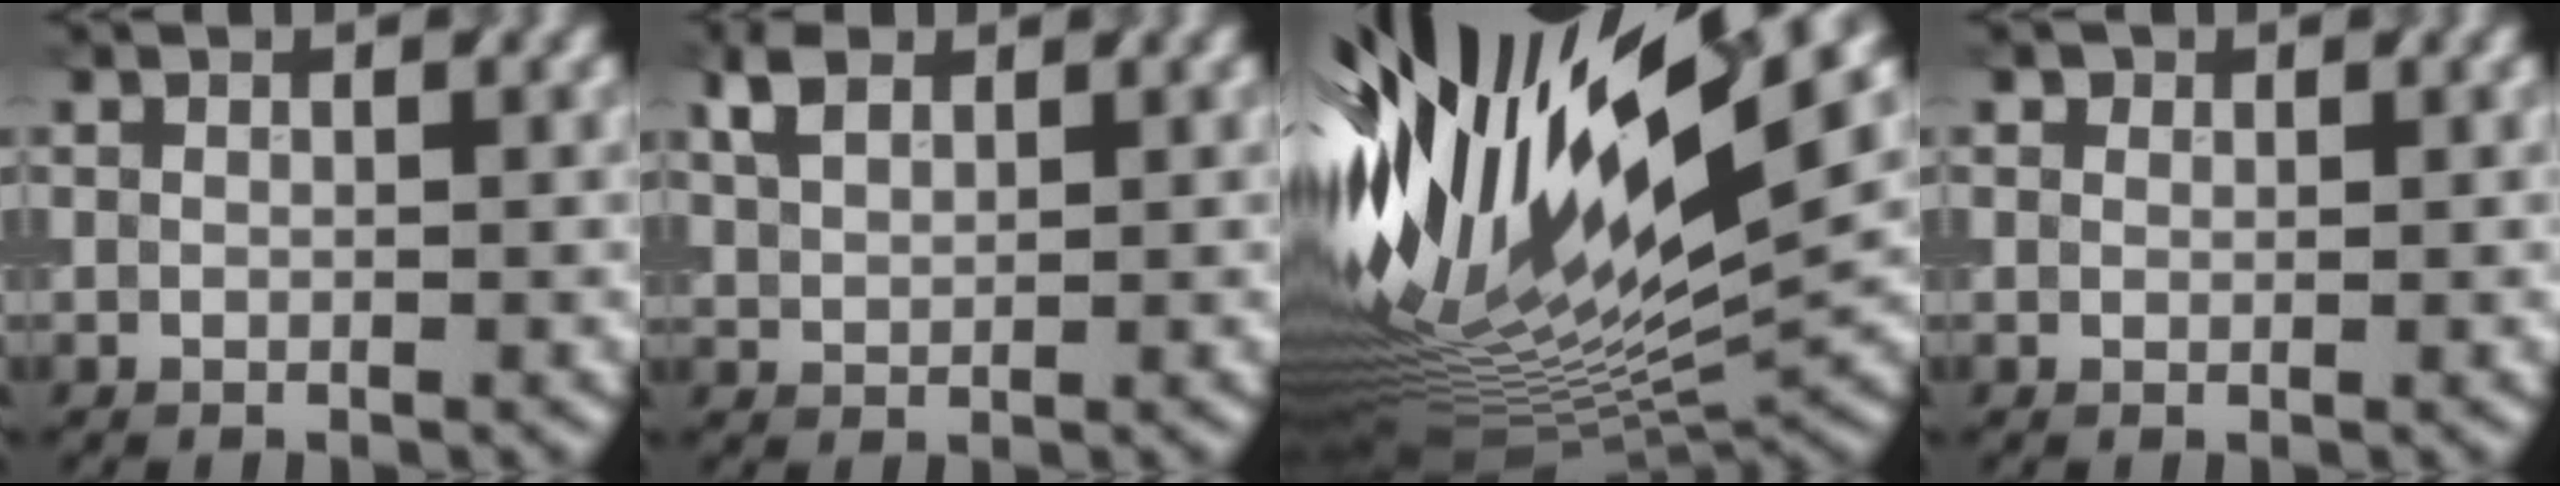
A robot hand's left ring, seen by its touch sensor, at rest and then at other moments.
{"total": 2.8, "force": [1.7, 1.6, 1.6], "torque": [-0.044, 0.013, 0.038]}
{"total": 17.3, "force": [4.9, 4.8, 15.9], "torque": [-0.314, 0.006, 0.092]}
{"total": 1.0, "force": [0.8, 0.6, 0.4], "torque": [-0.004, 0.002, 0.006]}